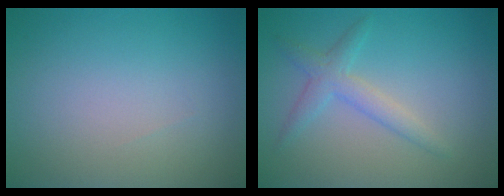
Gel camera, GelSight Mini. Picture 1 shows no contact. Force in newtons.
{"total": 2.4, "press": 2.4, "slide": 0.0}